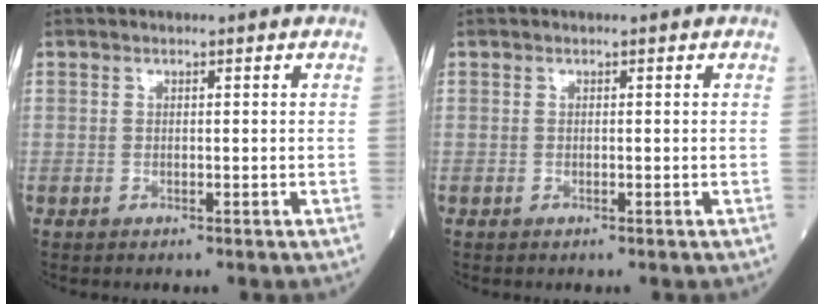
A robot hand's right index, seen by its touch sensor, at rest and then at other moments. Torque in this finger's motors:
{"motor_torque": [0.01, -0.01, 0.00, 0.00]}